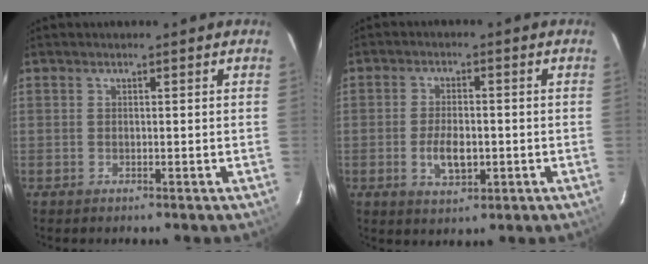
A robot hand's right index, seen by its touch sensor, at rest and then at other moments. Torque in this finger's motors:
{"motor_torque": [0.19, -0.04, 0.05, 0.06]}